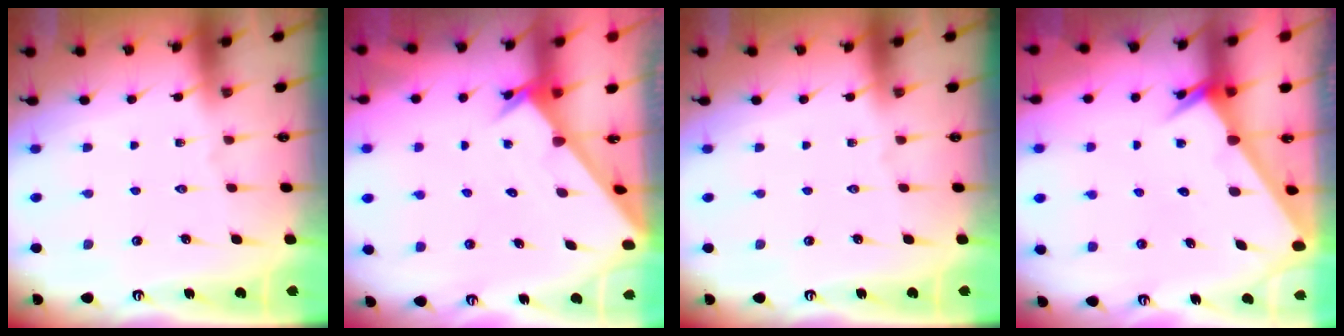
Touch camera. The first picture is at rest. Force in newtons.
{"total": 2.0, "press": 2.0, "slide": 0.1}
{"total": 0.0}
{"total": 2.5, "press": 2.5, "slide": 0.1}